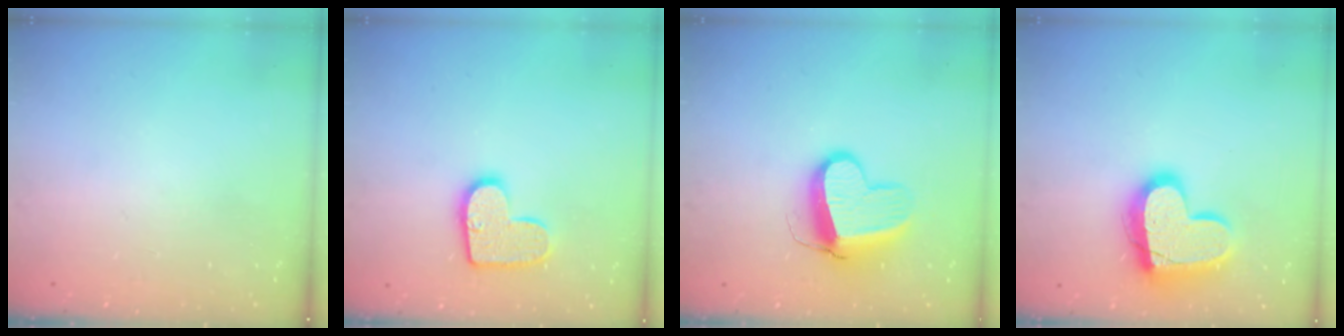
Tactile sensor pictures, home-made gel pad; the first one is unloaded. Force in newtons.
{"total": 12.5, "press": 12.5, "slide": 0.7}
{"total": 11.5, "press": 11.4, "slide": 1.3}
{"total": 17.6, "press": 17.6, "slide": 1.2}